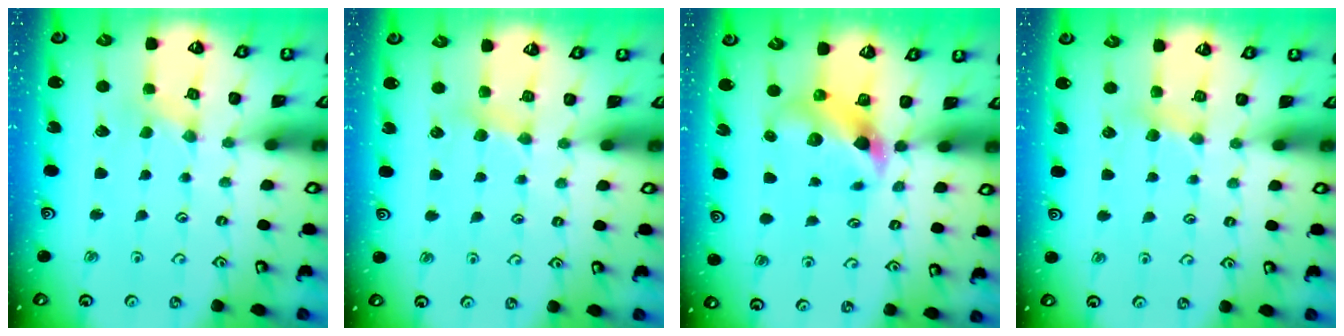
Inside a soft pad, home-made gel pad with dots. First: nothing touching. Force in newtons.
{"total": 4.6, "press": 4.6, "slide": 0.4}
{"total": 7.5, "press": 7.4, "slide": 0.9}
{"total": 4.6, "press": 4.6, "slide": 0.4}